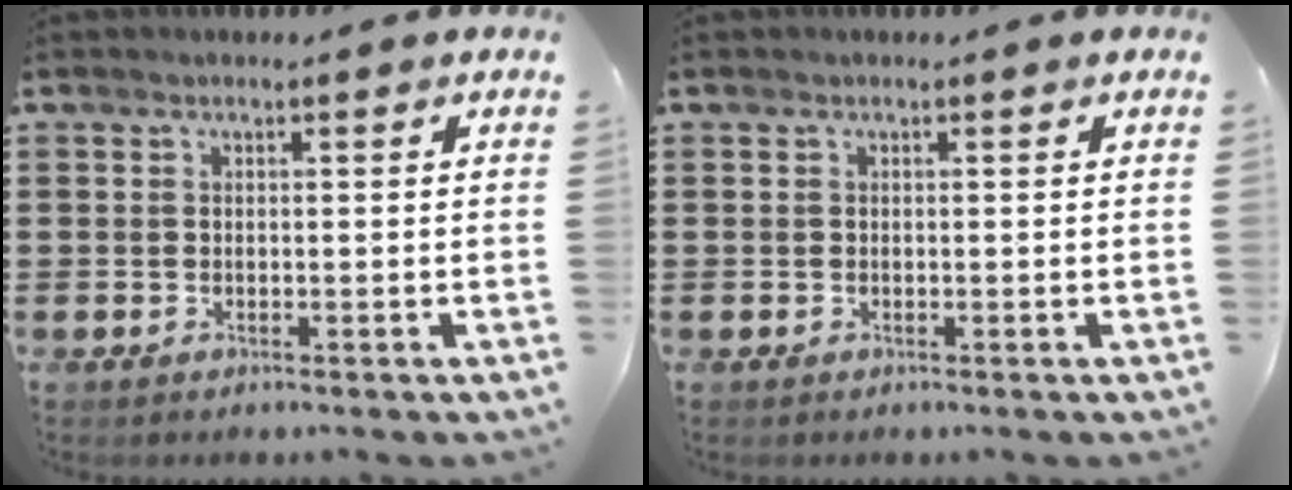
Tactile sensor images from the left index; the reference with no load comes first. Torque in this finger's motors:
{"motor_torque": [-0.04, -0.03, 0.00, 0.00]}